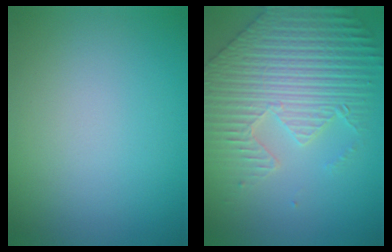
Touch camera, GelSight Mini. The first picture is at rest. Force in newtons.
{"total": 7.5, "press": 6.1, "slide": 4.4}